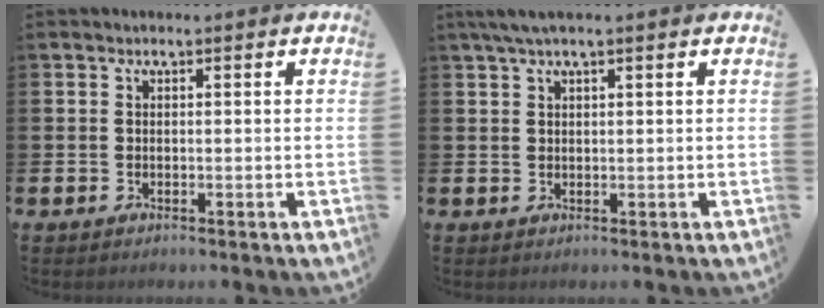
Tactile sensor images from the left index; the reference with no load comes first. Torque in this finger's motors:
{"motor_torque": [0.59, -0.52, 0.61, 0.13]}